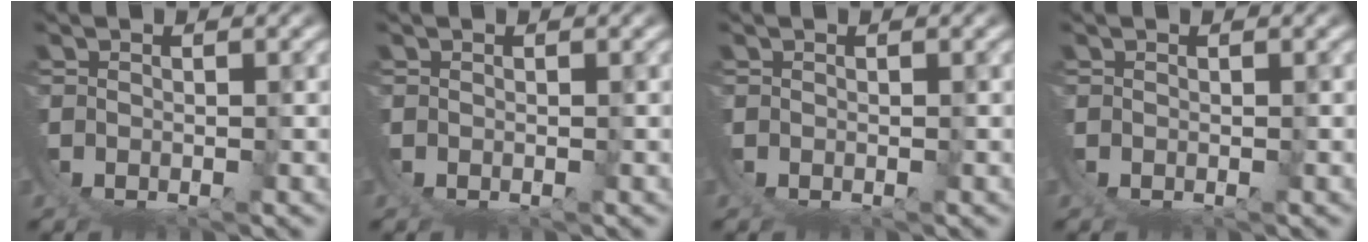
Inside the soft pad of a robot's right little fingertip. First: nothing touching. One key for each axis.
{"total": 0.0}
{"total": 0.0}
{"total": 0.0}